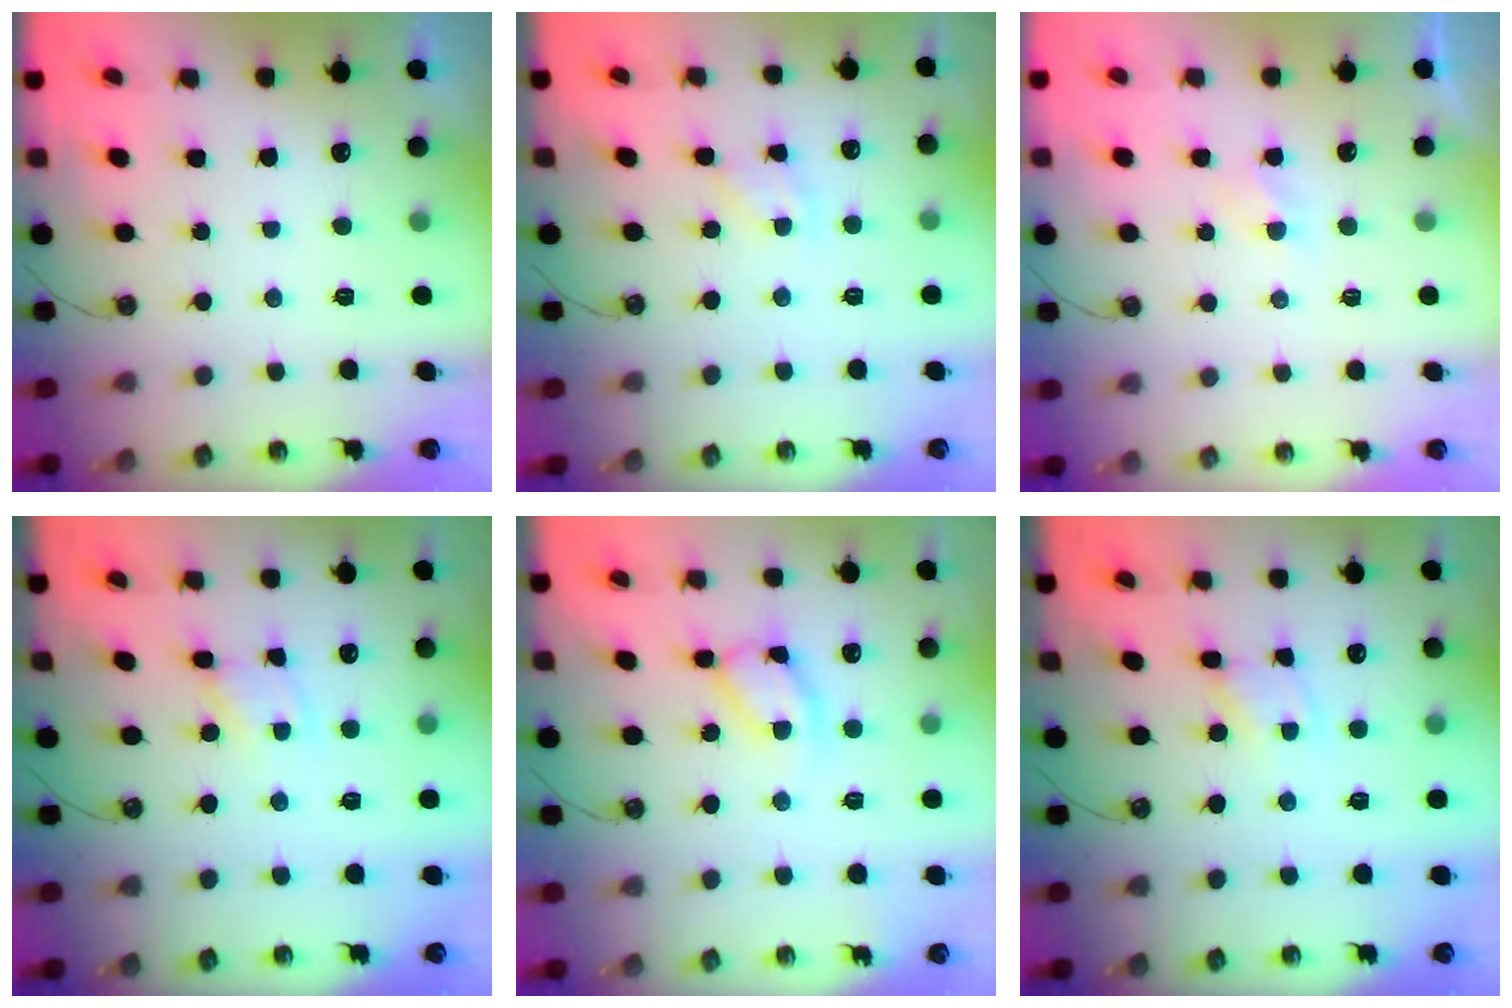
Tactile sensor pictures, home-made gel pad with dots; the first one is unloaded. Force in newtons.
{"total": 4.4, "press": 4.4, "slide": 0.5}
{"total": 2.8, "press": 2.7, "slide": 0.6}
{"total": 1.5, "press": 1.5, "slide": 0.0}
{"total": 12.4, "press": 12.4, "slide": 1.0}
{"total": 1.5, "press": 1.5, "slide": 0.0}